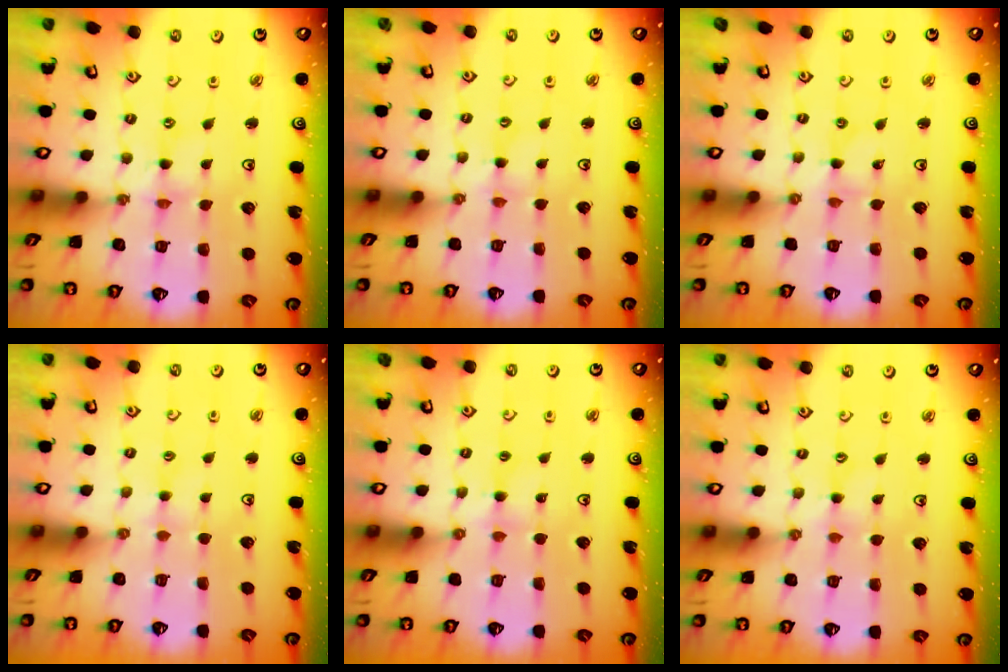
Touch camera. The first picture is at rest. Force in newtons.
{"total": 1.8, "press": 1.8, "slide": 0.3}
{"total": 0.0}
{"total": 2.0, "press": 1.9, "slide": 0.4}
{"total": 3.6, "press": 3.5, "slide": 0.6}
{"total": 1.3, "press": 1.3, "slide": 0.3}